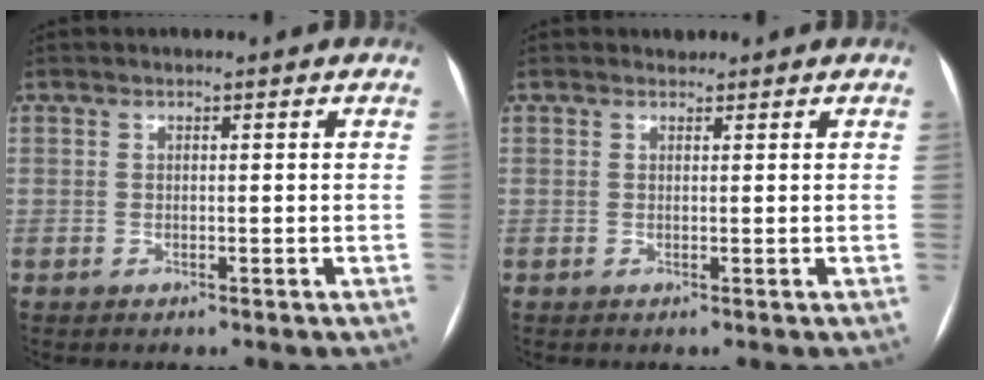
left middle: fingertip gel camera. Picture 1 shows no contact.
{"total": 0.7, "force": [0.6, 0.3, -0.1], "torque": [-0.003, 0.002, 0.008]}